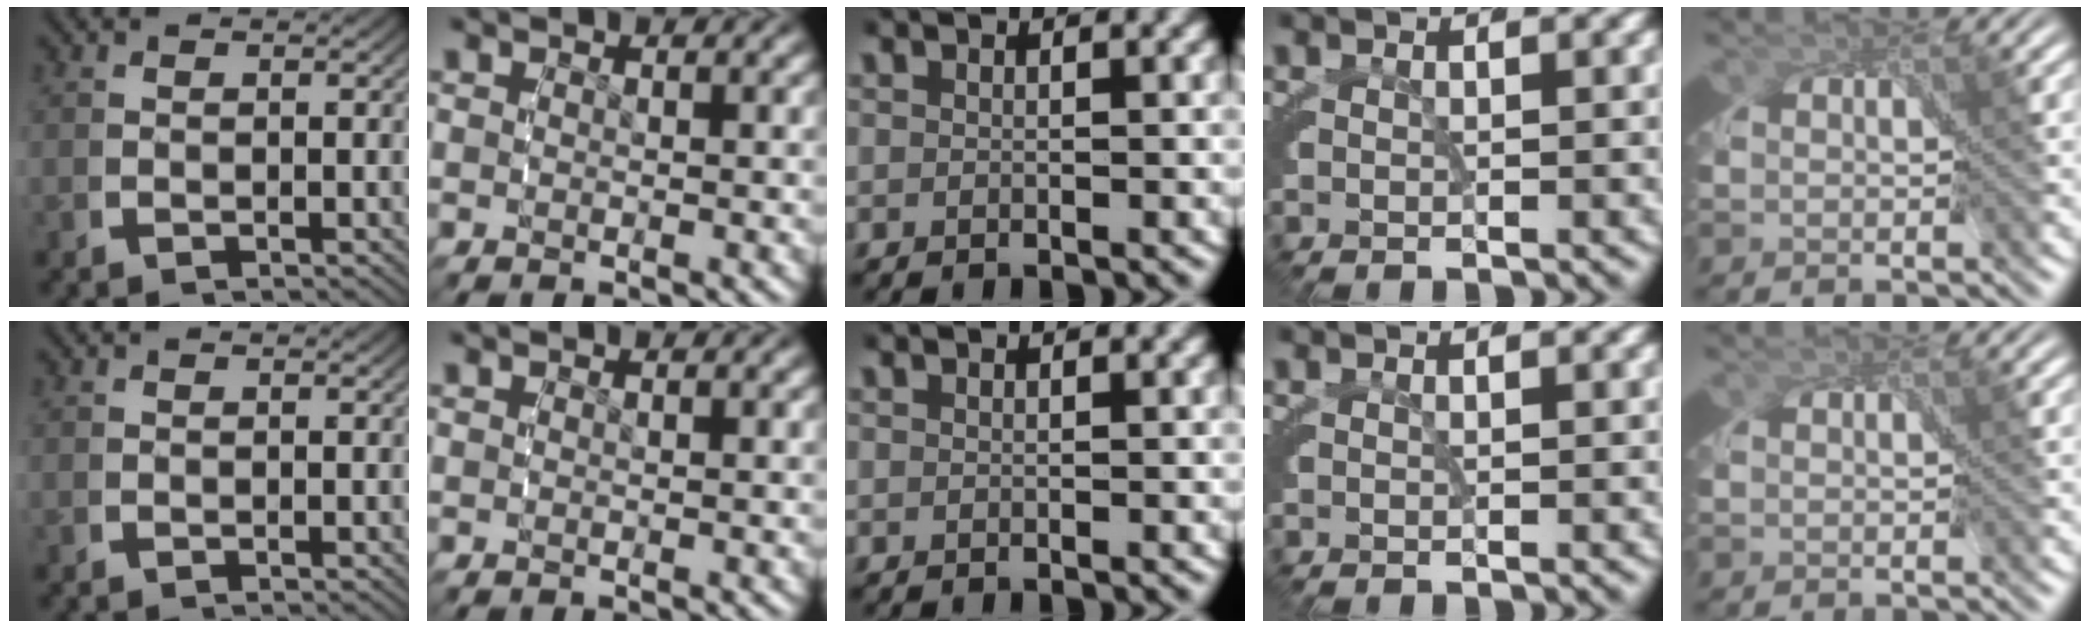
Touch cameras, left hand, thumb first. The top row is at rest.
{}